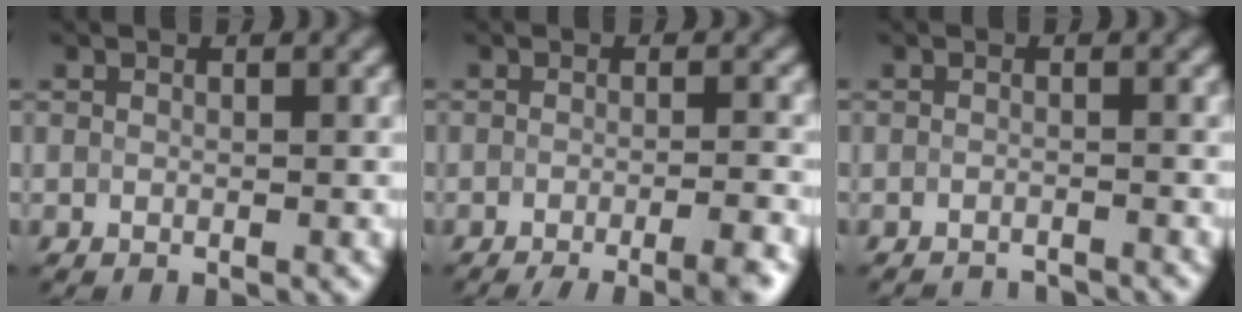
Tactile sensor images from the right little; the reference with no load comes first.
{"total": 6.3, "force": [-4.5, 1.7, 4.1], "torque": [-0.038, 0.002, -0.048]}
{"total": 2.3, "force": [-2.3, -0.1, 0.2], "torque": [0.000, -0.006, -0.030]}